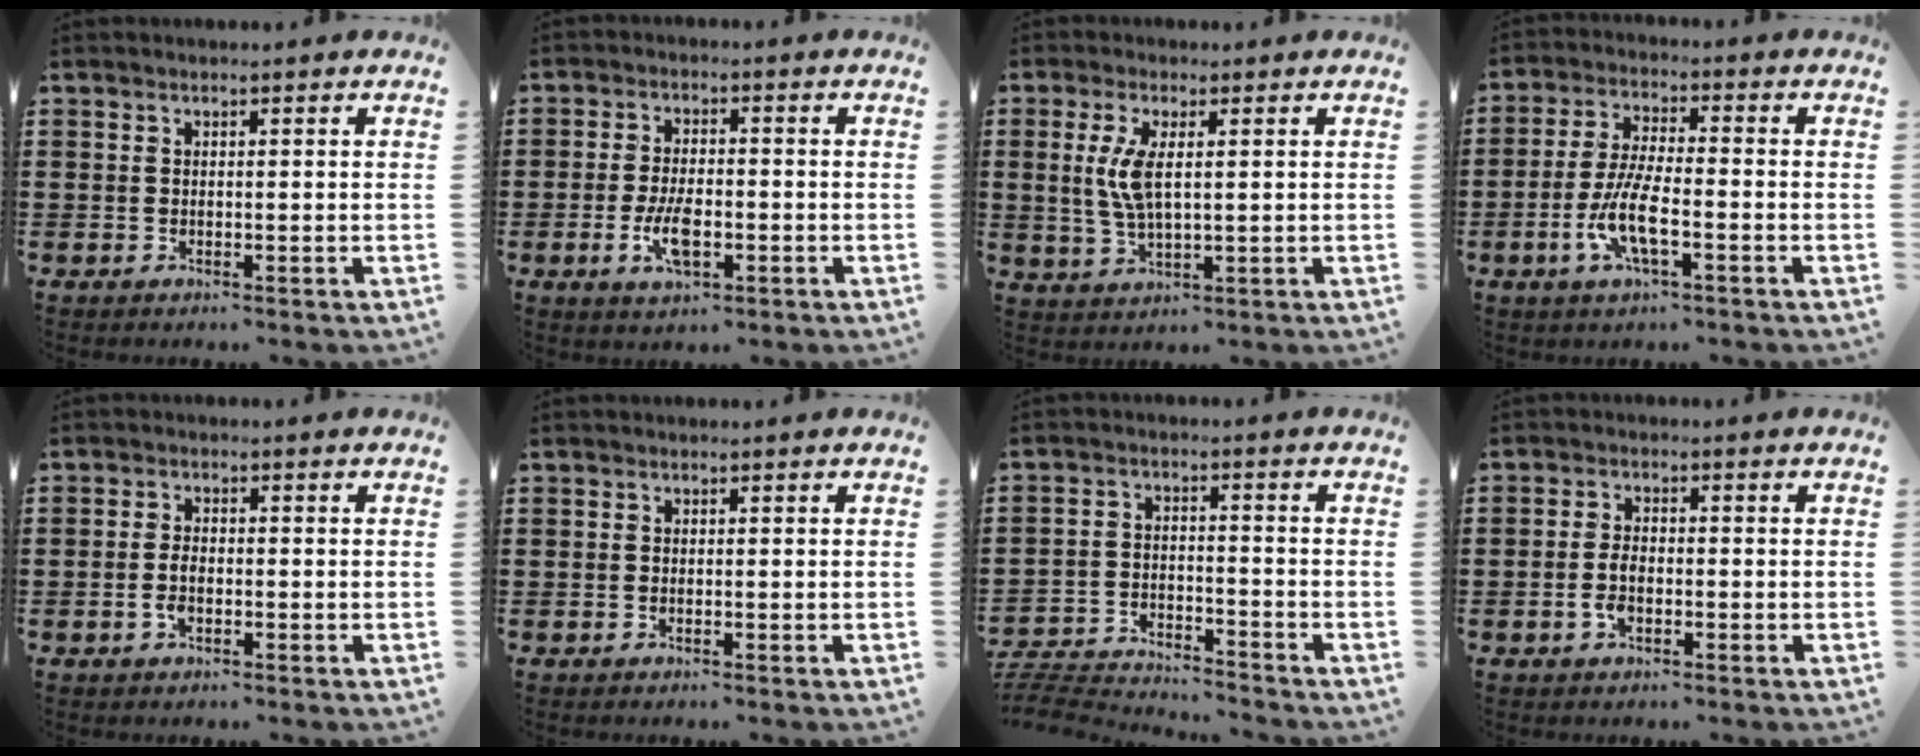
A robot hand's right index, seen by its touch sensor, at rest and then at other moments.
{"total": 5.6, "force": [-1.8, 2.3, 4.8], "torque": [-0.102, -0.003, -0.034]}
{"total": 5.8, "force": [1.0, 2.0, 5.3], "torque": [-0.129, -0.002, 0.008]}
{"total": 7.8, "force": [-2.9, 1.9, 6.9], "torque": [-0.154, -0.013, -0.060]}
{"total": 2.5, "force": [-0.8, 1.2, 2.1], "torque": [-0.049, -0.004, -0.016]}
{"total": 0.0}
{"total": 4.7, "force": [-4.6, 0.4, 0.5], "torque": [-0.026, -0.001, -0.099]}
{"total": 3.1, "force": [-1.0, 1.5, 2.5], "torque": [-0.063, -0.005, -0.022]}